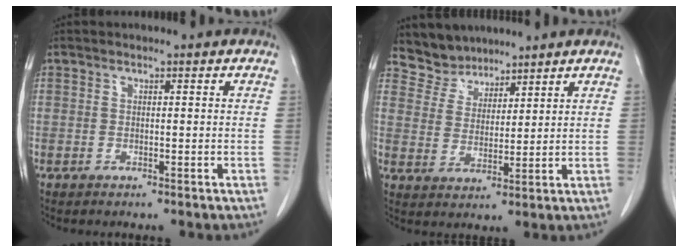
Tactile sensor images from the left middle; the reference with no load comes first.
{"total": 5.5, "force": [5.0, 2.2, -0.4], "torque": [0.007, 0.007, 0.104]}